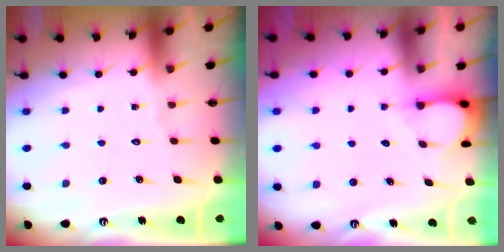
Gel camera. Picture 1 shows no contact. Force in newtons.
{"total": 3.0, "press": 3.0, "slide": 0.3}